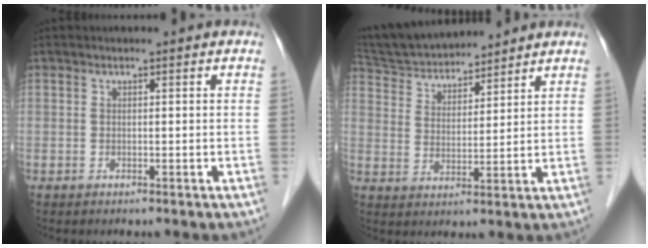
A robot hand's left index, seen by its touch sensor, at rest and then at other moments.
{"total": 12.8, "force": [12.0, 2.5, 3.8], "torque": [-0.071, 0.027, 0.217]}